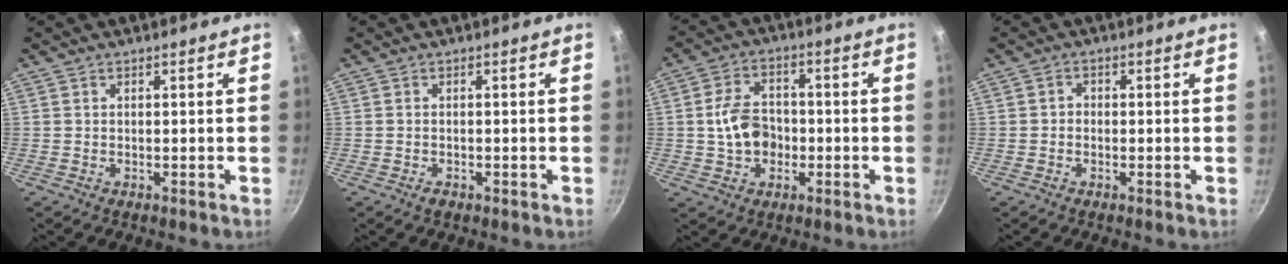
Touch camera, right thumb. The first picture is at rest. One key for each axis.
{"total": 1.3, "fx": -0.8, "fy": 0.8, "fz": 0.7, "tx": -0.015, "ty": 0.001, "tz": -0.013}
{"total": 8.9, "fx": -1.1, "fy": 6.7, "fz": 5.8, "tx": -0.083, "ty": 0.020, "tz": -0.024}
{"total": 1.4, "fx": -0.5, "fy": 1.2, "fz": 0.6, "tx": -0.007, "ty": 0.007, "tz": -0.011}